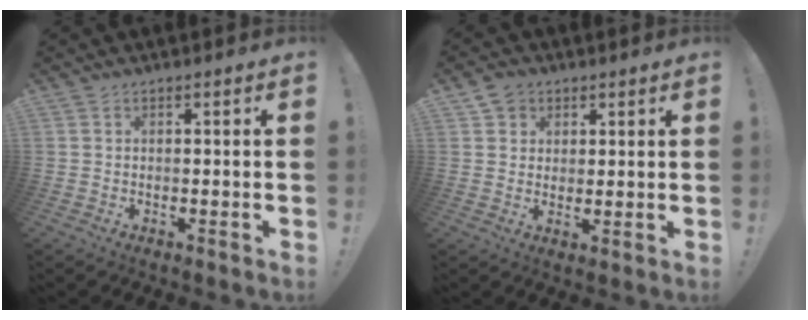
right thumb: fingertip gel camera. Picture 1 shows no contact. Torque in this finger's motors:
{"motor_torque": [0.31, 0.27, -0.41, 0.22, 0.03]}